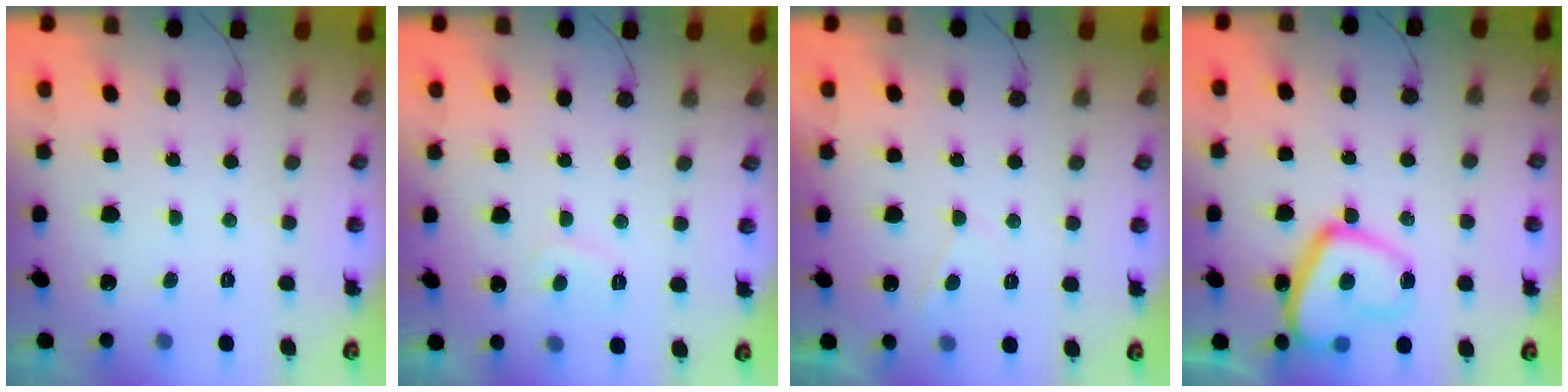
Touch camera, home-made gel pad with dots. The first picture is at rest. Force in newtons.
{"total": 2.2, "press": 2.2, "slide": 0.6}
{"total": 1.2, "press": 1.0, "slide": 0.6}
{"total": 15.9, "press": 15.8, "slide": 1.5}